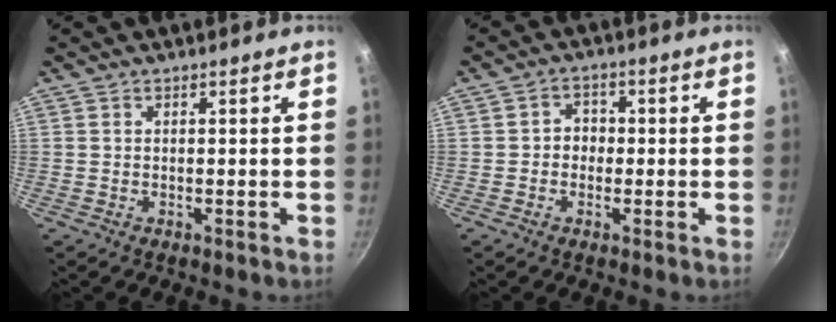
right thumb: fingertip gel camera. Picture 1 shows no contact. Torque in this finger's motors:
{"motor_torque": [-0.65, 0.18, 0.29, -0.18, 0.03]}